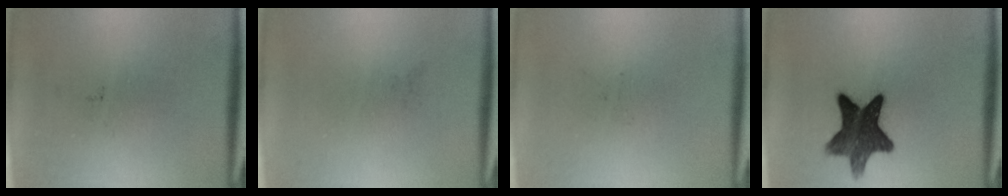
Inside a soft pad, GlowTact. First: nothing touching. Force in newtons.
{"total": 0.0}
{"total": 0.0}
{"total": 11.6}